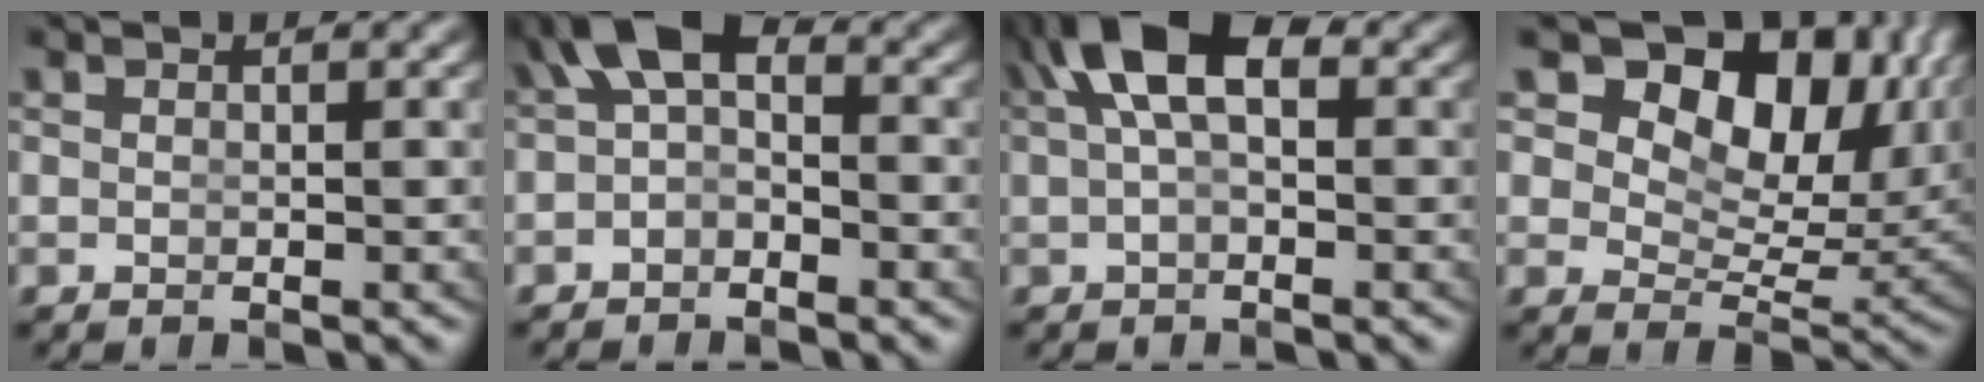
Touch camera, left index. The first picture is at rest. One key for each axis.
{"total": 4.2, "fx": 0.6, "fy": 2.7, "fz": 3.2, "tx": -0.055, "ty": -0.015, "tz": 0.009}
{"total": 6.2, "fx": 1.9, "fy": 3.0, "fz": 5.1, "tx": -0.093, "ty": 0.010, "tz": 0.025}
{"total": 16.6, "fx": 6.0, "fy": 10.7, "fz": 11.1, "tx": -0.180, "ty": 0.019, "tz": 0.077}